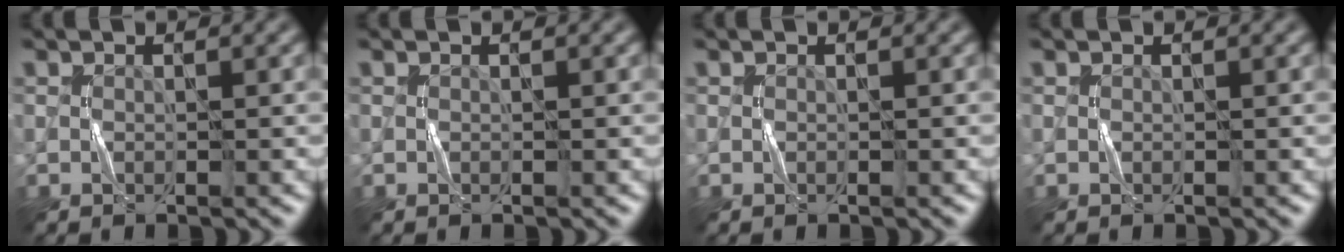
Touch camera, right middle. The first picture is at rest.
{"total": 0.0}
{"total": 0.0}
{"total": 0.0}